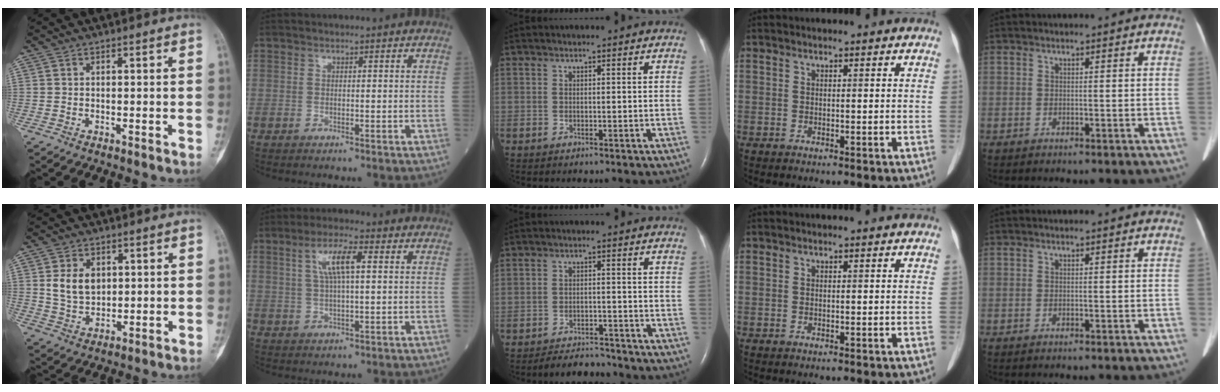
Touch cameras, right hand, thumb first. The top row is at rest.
{"thumb": {"total": 7.3, "force": [1.7, 5.3, 4.7], "torque": [-0.064, -0.011, 0.040]}, "index": {"total": 6.4, "force": [1.9, 1.1, 6.1], "torque": [-0.119, 0.011, 0.038]}, "middle": {"total": 4.6, "force": [-4.5, 1.0, 0.2], "torque": [-0.006, -0.009, -0.073]}}